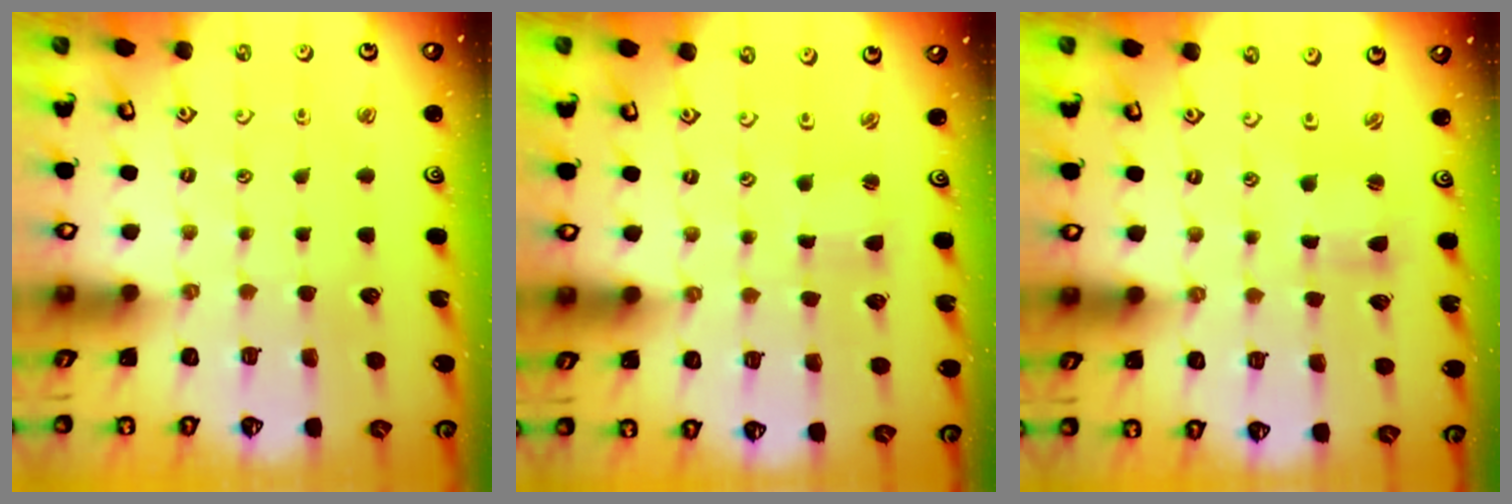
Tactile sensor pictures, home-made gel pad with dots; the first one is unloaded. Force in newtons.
{"total": 1.3, "press": 1.2, "slide": 0.1}
{"total": 1.2, "press": 1.2, "slide": 0.3}